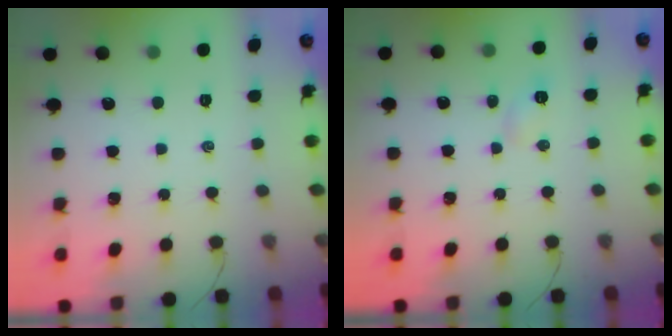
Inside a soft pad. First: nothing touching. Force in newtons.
{"total": 2.9, "press": 2.8, "slide": 0.8}